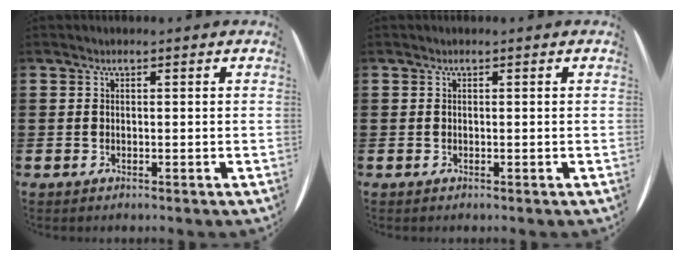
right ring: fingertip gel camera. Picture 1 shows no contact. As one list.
[{"total": 0.0}]